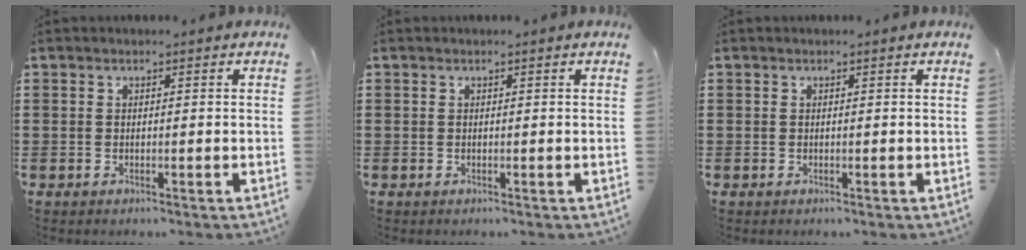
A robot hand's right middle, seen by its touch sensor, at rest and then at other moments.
{"total": 0.0}
{"total": 0.0}